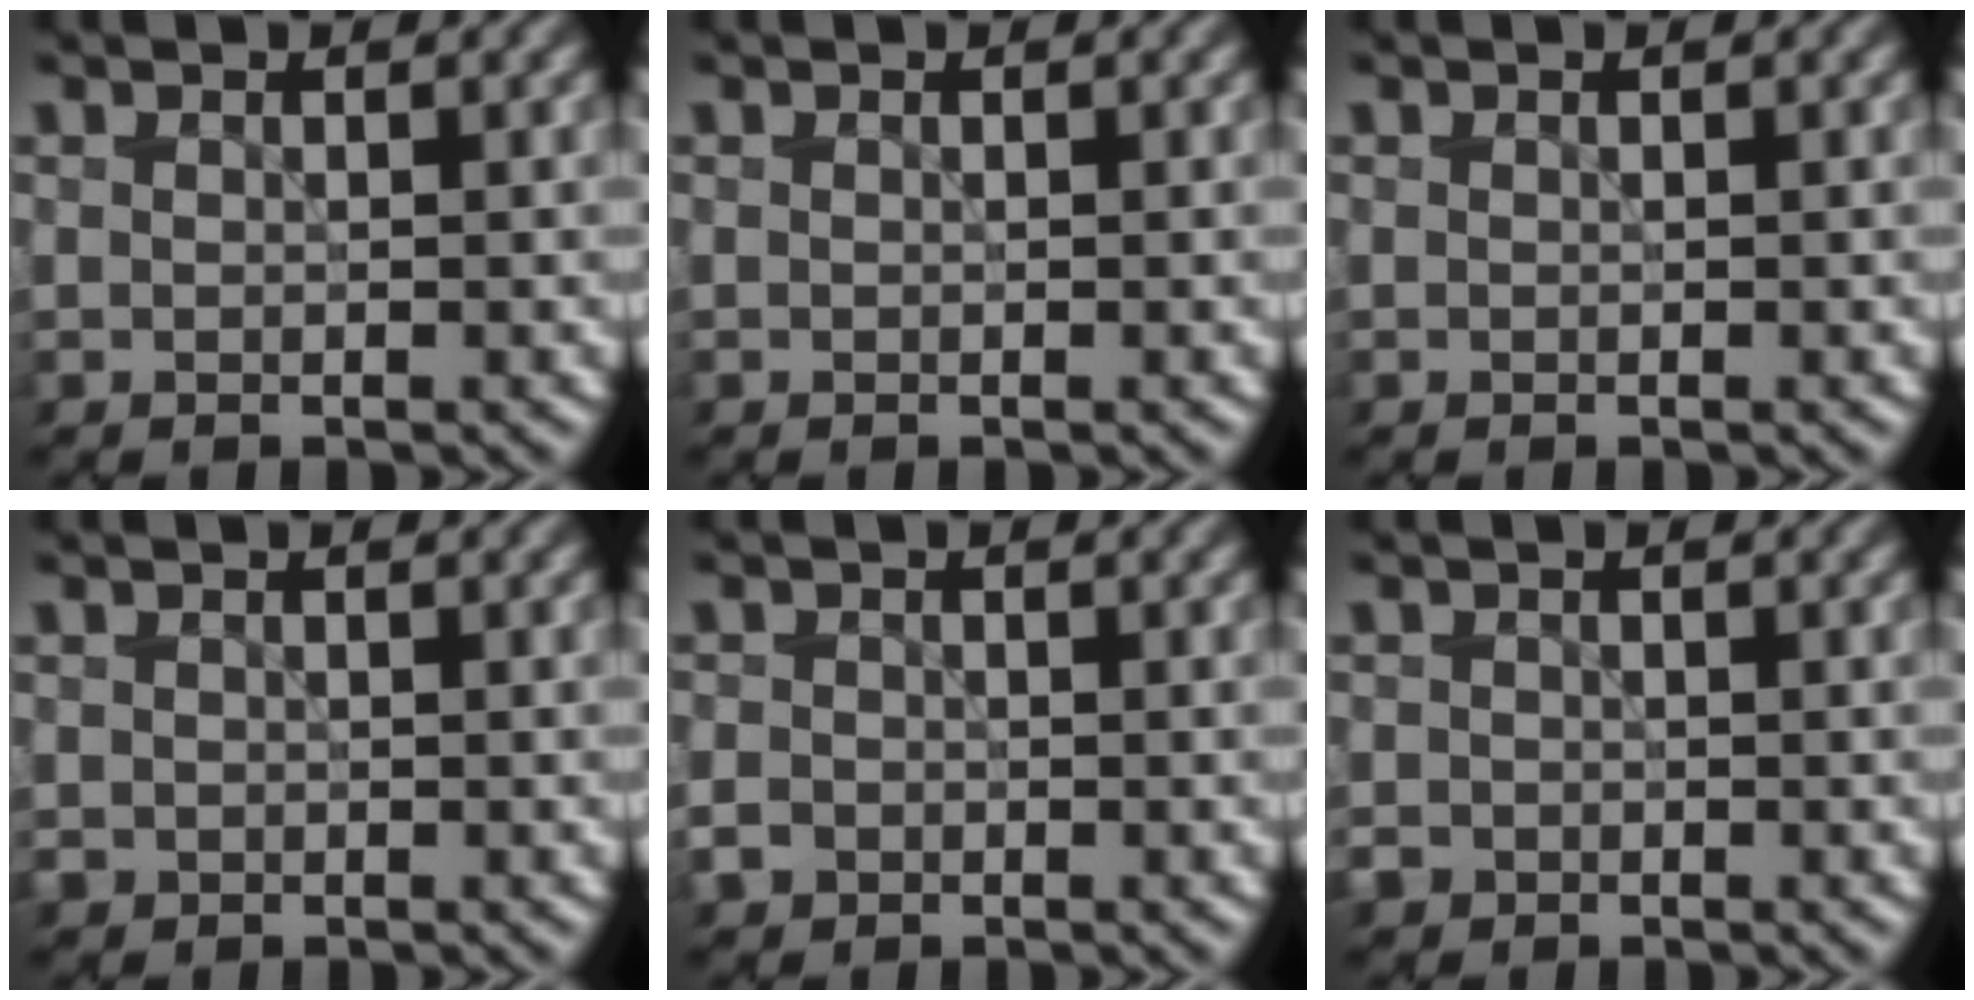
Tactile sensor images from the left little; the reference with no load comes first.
{"total": 0.0}
{"total": 0.0}
{"total": 0.8, "force": [-0.4, 0.7, 0.1], "torque": [0.002, -0.005, -0.008]}
{"total": 1.5, "force": [-0.7, 1.2, 0.4], "torque": [-0.005, -0.004, -0.015]}
{"total": 1.2, "force": [-0.7, 1.0, 0.2], "torque": [0.001, -0.003, -0.015]}